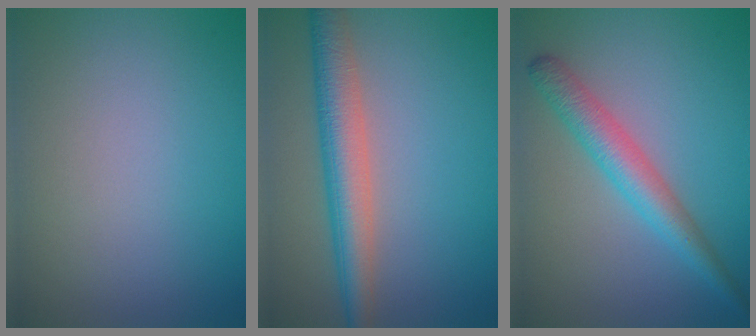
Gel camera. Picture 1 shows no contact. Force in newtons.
{"total": 5.1, "press": 5.1, "slide": 0.2}
{"total": 3.9, "press": 3.9, "slide": 0.1}